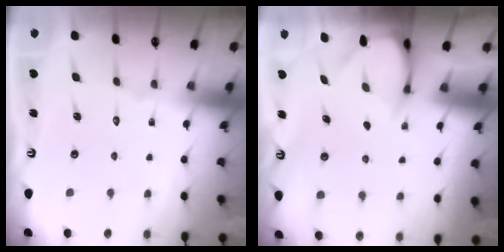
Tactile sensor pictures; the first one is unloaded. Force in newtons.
{"total": 3.3, "press": 3.3, "slide": 0.3}